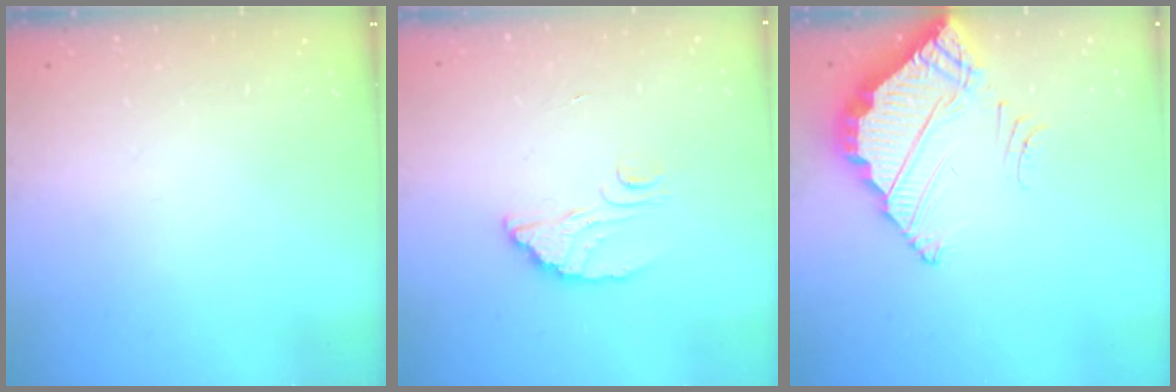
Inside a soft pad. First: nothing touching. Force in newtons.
{"total": 2.9, "press": 2.9, "slide": 0.0}
{"total": 3.9, "press": 3.8, "slide": 0.3}